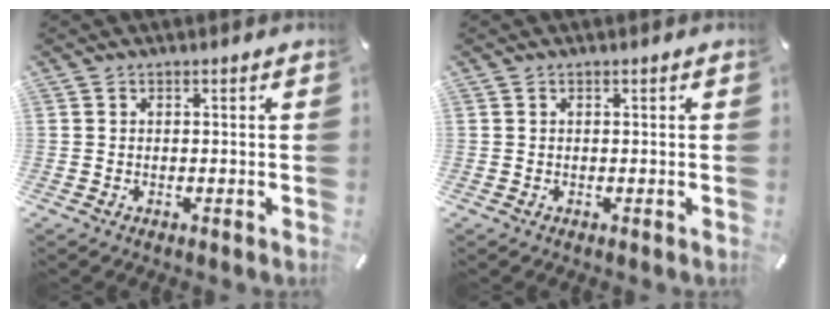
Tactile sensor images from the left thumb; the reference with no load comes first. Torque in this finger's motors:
{"motor_torque": [0.02, 0.17, -0.02, -0.06, -0.01]}